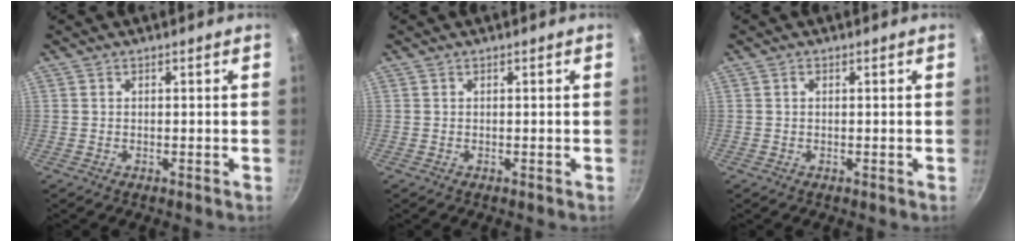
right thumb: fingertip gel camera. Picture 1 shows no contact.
{"total": 0.0}
{"total": 0.6, "force": [0.1, 0.5, 0.4], "torque": [-0.007, 0.004, 0.002]}